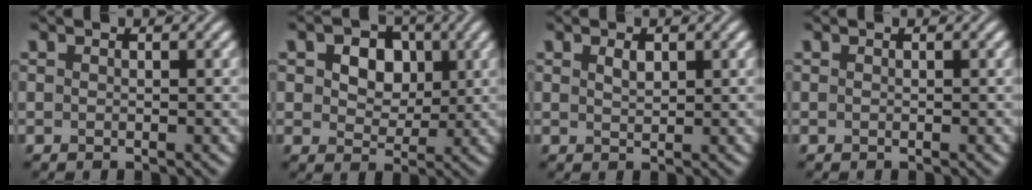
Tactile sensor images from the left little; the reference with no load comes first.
{"total": 6.5, "force": [2.2, 4.7, 4.0], "torque": [-0.070, 0.016, 0.021]}
{"total": 1.2, "force": [0.7, 0.6, 0.8], "torque": [-0.017, 0.001, 0.014]}
{"total": 0.0}